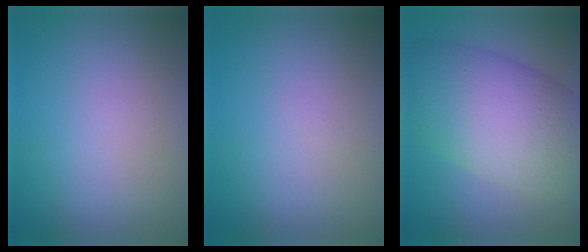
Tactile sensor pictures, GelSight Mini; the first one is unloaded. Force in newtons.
{"total": 0.0}
{"total": 11.0, "press": 11.0, "slide": 0.3}